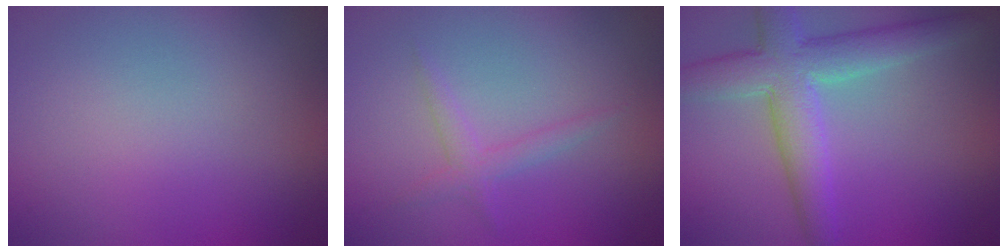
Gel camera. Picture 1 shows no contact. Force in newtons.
{"total": 1.6, "press": 1.6, "slide": 0.1}
{"total": 6.0, "press": 6.0, "slide": 0.3}